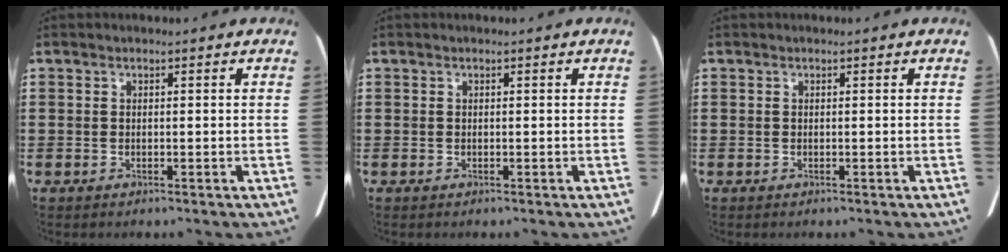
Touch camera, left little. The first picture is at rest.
{"total": 0.0}
{"total": 0.0}